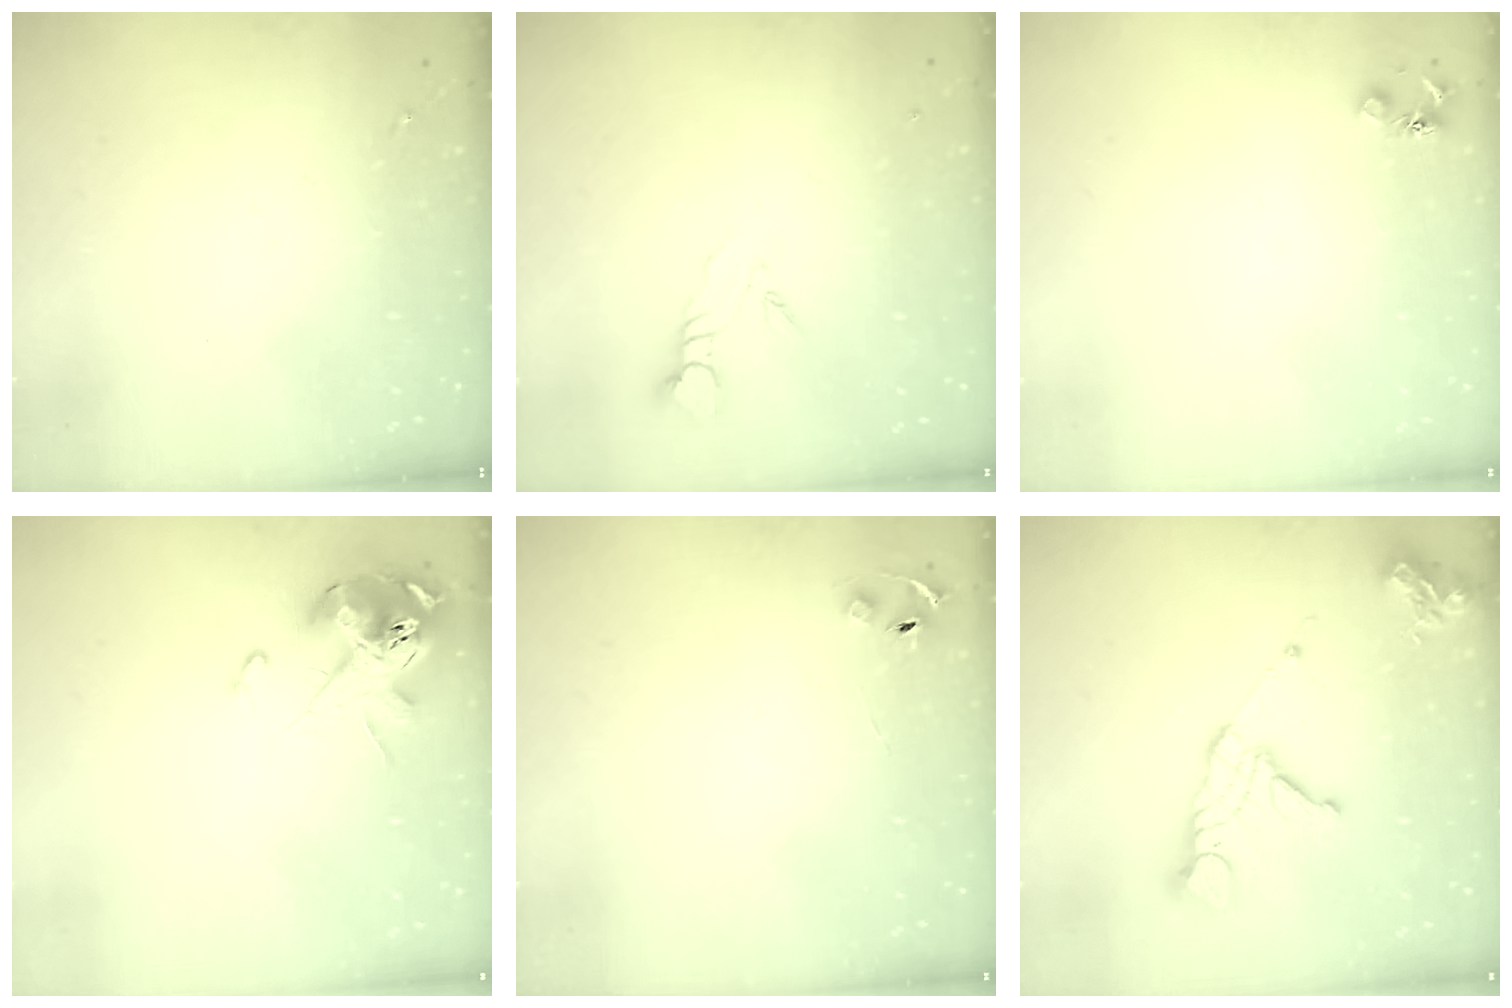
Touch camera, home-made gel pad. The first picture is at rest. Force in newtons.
{"total": 3.7, "press": 3.7, "slide": 0.4}
{"total": 4.5, "press": 4.5, "slide": 0.6}
{"total": 14.1, "press": 14.0, "slide": 1.7}
{"total": 4.0, "press": 3.9, "slide": 0.4}
{"total": 14.9, "press": 14.8, "slide": 1.6}